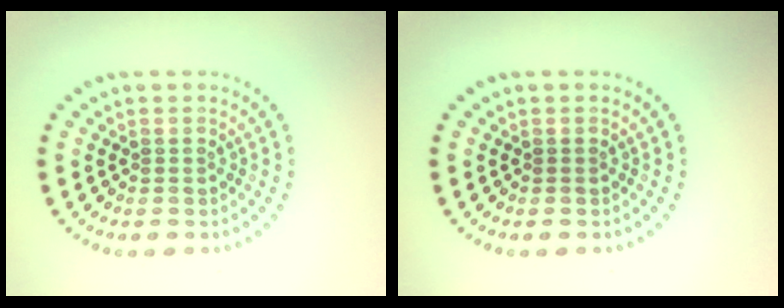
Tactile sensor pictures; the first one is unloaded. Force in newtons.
{"total": 0.0}